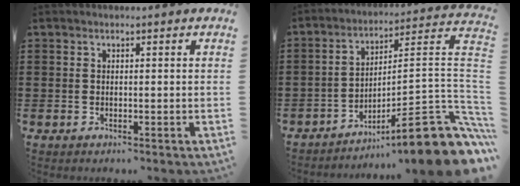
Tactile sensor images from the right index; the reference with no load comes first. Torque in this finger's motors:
{"motor_torque": [1.53, -0.61, 0.01, -0.14]}